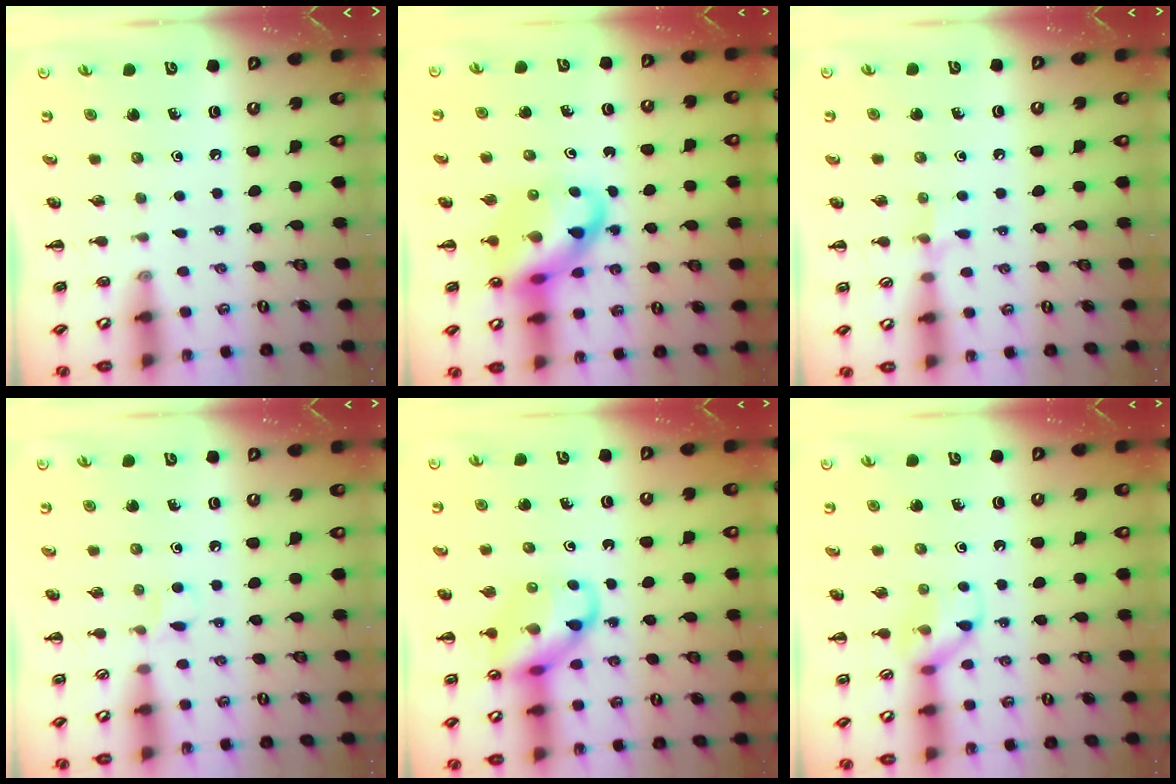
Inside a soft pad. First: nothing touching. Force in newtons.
{"total": 13.8, "press": 13.3, "slide": 3.6}
{"total": 5.5, "press": 5.3, "slide": 1.4}
{"total": 3.7, "press": 3.5, "slide": 1.2}
{"total": 13.7, "press": 13.5, "slide": 2.3}
{"total": 9.1, "press": 9.1, "slide": 0.6}